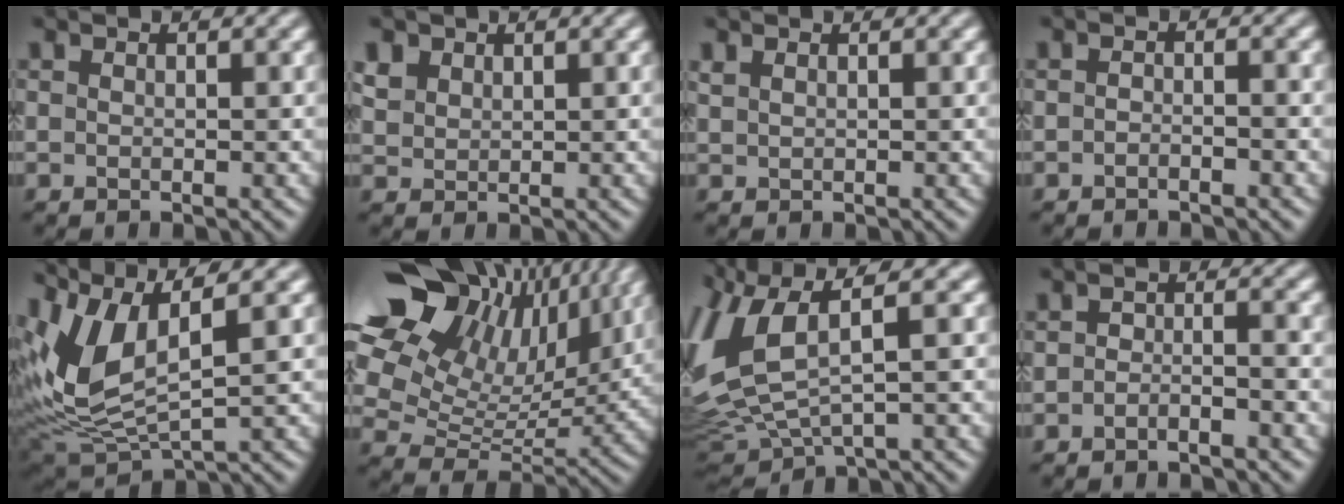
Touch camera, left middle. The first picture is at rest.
{"total": 1.5, "force": [1.1, 1.1, 0.1], "torque": [-0.004, 0.008, 0.025]}
{"total": 0.9, "force": [0.8, 0.2, 0.3], "torque": [-0.006, 0.003, 0.015]}
{"total": 1.1, "force": [-1.1, 0.1, 0.2], "torque": [-0.003, 0.004, -0.022]}
{"total": 7.3, "force": [2.6, 3.0, 6.1], "torque": [-0.145, 0.005, 0.057]}
{"total": 16.8, "force": [9.0, 10.3, 9.8], "torque": [-0.209, 0.059, 0.153]}
{"total": 7.4, "force": [1.7, 3.6, 6.2], "torque": [-0.155, 0.001, 0.038]}
{"total": 1.7, "force": [-1.6, 0.2, 0.5], "torque": [-0.009, 0.006, -0.033]}